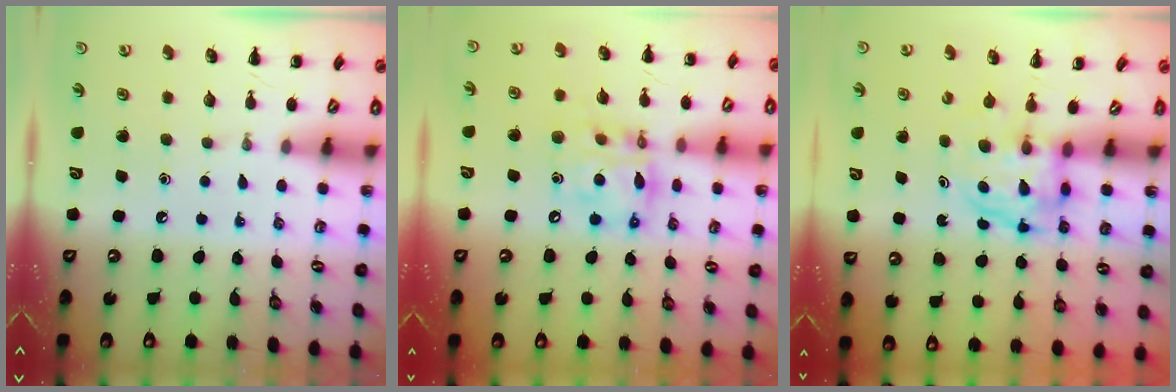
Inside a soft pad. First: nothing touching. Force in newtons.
{"total": 14.6, "press": 14.2, "slide": 3.7}
{"total": 3.7, "press": 3.7, "slide": 0.3}